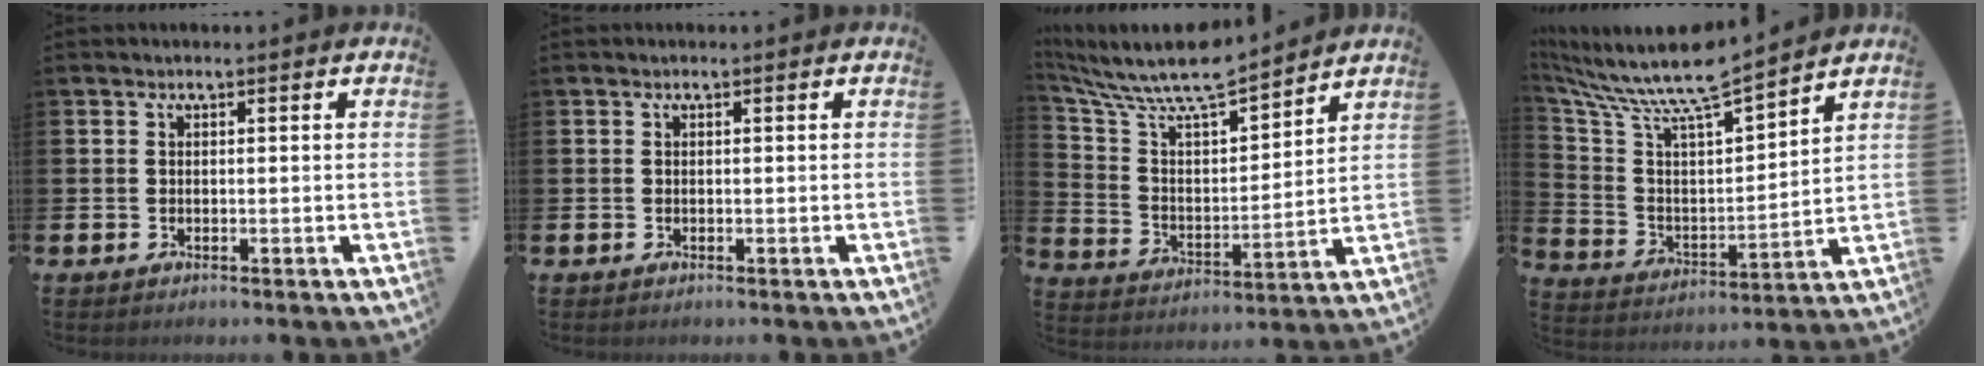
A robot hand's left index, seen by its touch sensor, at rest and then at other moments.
{"total": 0.0}
{"total": 10.0, "force": [9.2, 1.7, 3.5], "torque": [-0.114, -0.064, 0.158]}
{"total": 9.3, "force": [8.5, 0.6, 3.7], "torque": [-0.116, -0.066, 0.138]}